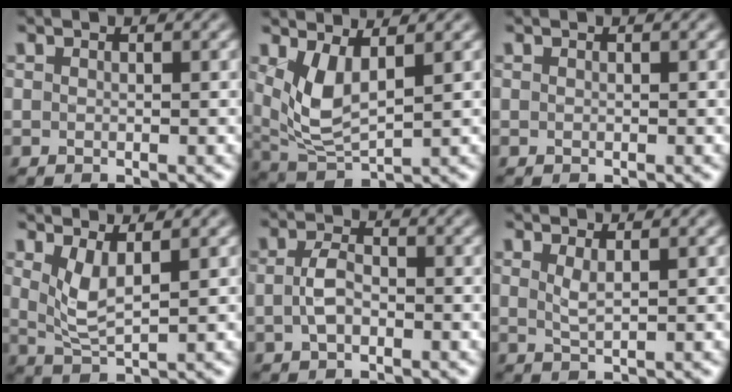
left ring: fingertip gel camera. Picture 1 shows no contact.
{"total": 4.4, "force": [1.4, 1.9, 3.8], "torque": [-0.090, -0.009, 0.038]}
{"total": 0.0}
{"total": 3.0, "force": [1.3, 0.9, 2.6], "torque": [-0.059, -0.011, 0.031]}
{"total": 2.5, "force": [-0.5, 1.4, 2.0], "torque": [-0.044, 0.003, -0.014]}
{"total": 1.4, "force": [0.7, 0.4, 1.2], "torque": [-0.025, -0.003, 0.013]}